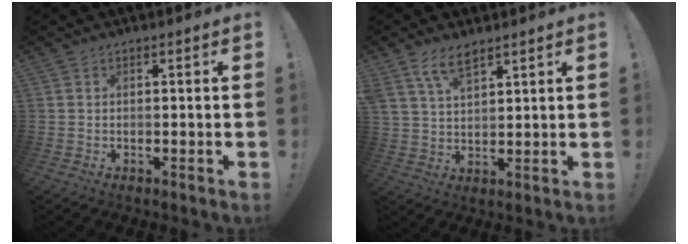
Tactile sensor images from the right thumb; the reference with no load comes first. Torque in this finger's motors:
{"motor_torque": [1.28, 1.53, 1.77, 0.70, 0.29]}